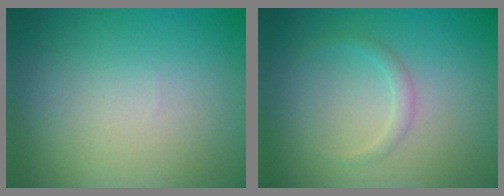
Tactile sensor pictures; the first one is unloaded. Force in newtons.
{"total": 1.2, "press": 1.2, "slide": 0.1}